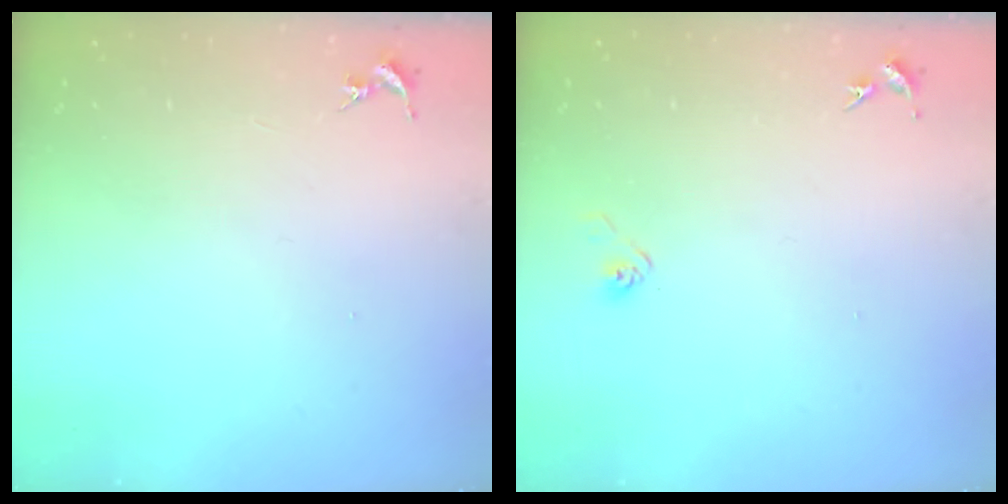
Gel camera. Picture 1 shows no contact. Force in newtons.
{"total": 3.0, "press": 2.9, "slide": 0.9}